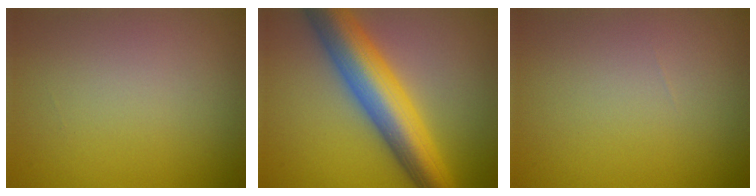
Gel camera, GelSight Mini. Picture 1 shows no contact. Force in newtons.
{"total": 10.1, "press": 10.1, "slide": 0.3}
{"total": 0.0}